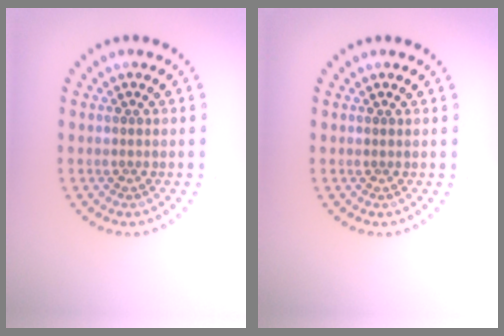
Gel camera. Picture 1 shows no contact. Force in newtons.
{"total": 0.0}